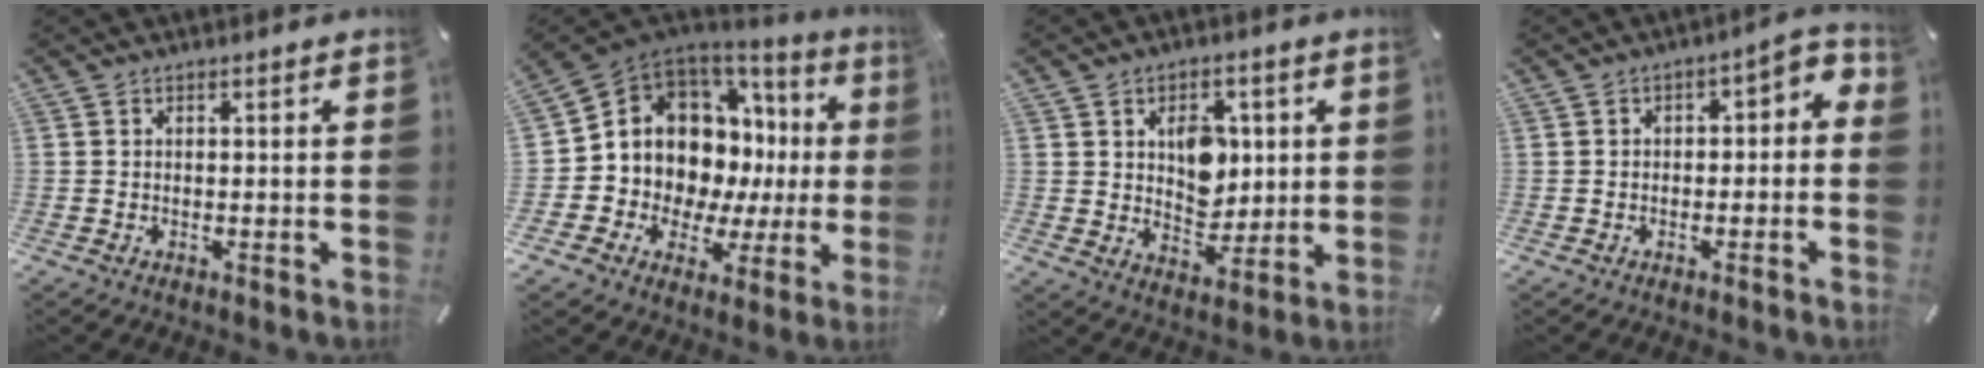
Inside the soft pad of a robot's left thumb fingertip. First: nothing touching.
{"total": 11.0, "force": [3.6, 9.4, 4.3], "torque": [-0.074, -0.071, 0.078]}
{"total": 9.5, "force": [1.9, 7.6, 5.3], "torque": [-0.060, -0.002, 0.033]}
{"total": 4.0, "force": [-2.1, 2.4, 2.3], "torque": [-0.036, 0.017, -0.046]}